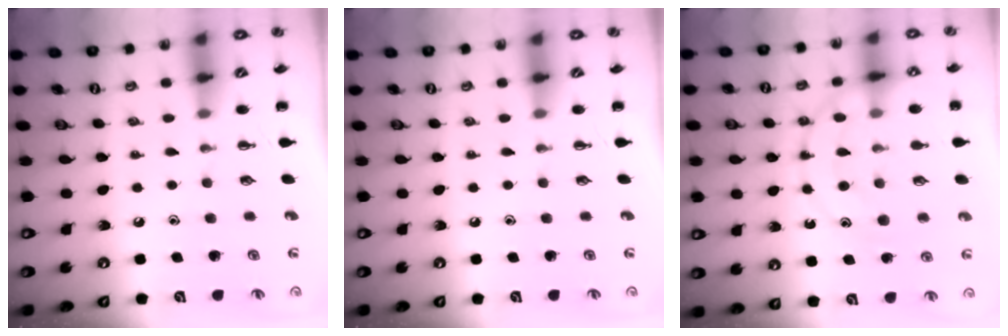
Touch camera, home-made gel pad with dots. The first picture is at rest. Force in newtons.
{"total": 0.0}
{"total": 15.1, "press": 15.0, "slide": 1.4}